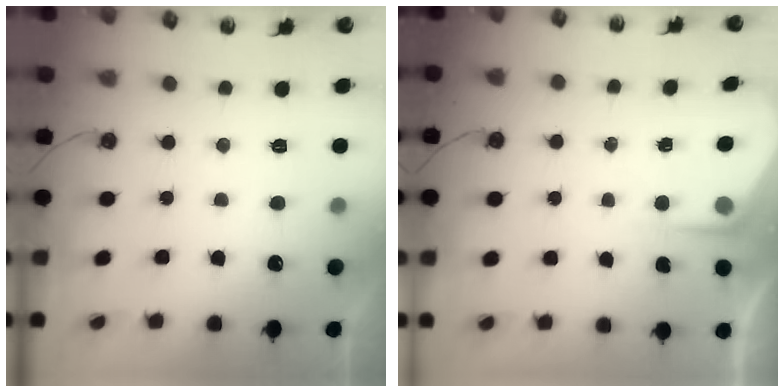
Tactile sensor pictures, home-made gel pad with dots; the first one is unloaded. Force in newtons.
{"total": 2.5, "press": 2.5, "slide": 0.4}